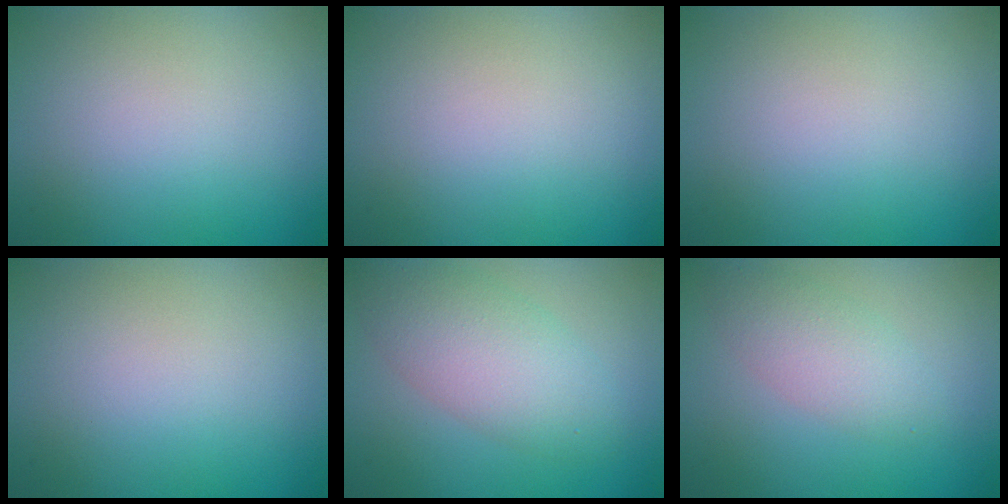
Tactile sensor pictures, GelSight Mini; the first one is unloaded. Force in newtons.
{"total": 0.0}
{"total": 0.0}
{"total": 0.0}
{"total": 5.3, "press": 5.3, "slide": 0.4}
{"total": 2.9, "press": 2.9, "slide": 0.1}